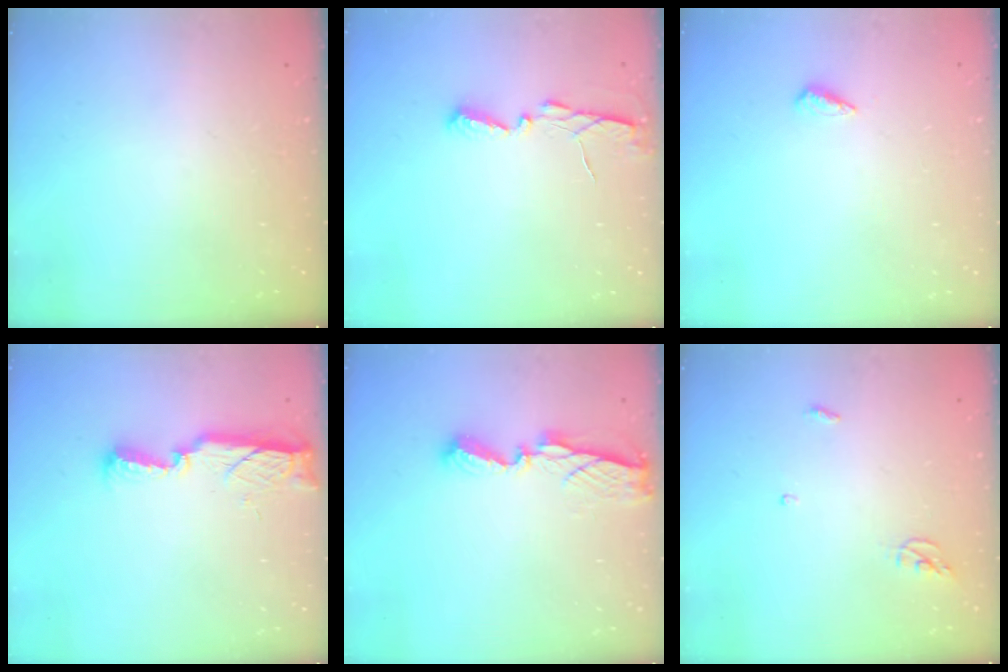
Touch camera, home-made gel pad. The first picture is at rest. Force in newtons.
{"total": 4.9, "press": 4.9, "slide": 0.3}
{"total": 3.6, "press": 3.4, "slide": 1.2}
{"total": 11.7, "press": 10.4, "slide": 5.3}
{"total": 6.7, "press": 6.7, "slide": 0.2}
{"total": 3.8, "press": 3.8, "slide": 0.3}